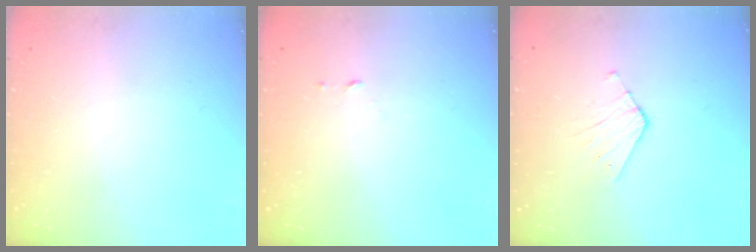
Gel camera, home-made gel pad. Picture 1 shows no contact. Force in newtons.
{"total": 2.5, "press": 2.5, "slide": 0.2}
{"total": 3.4, "press": 3.4, "slide": 0.3}